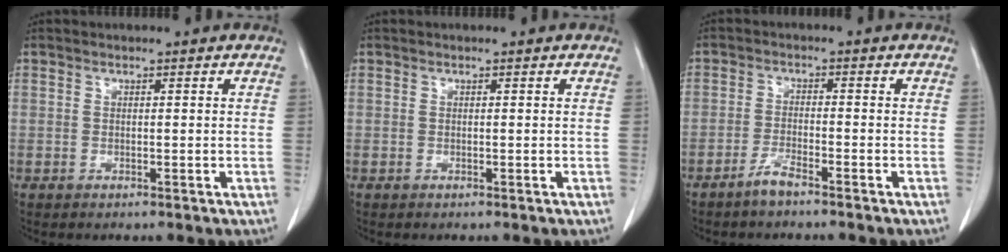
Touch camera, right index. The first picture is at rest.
{"total": 0.0}
{"total": 2.9, "force": [-2.4, 0.1, 1.6], "torque": [-0.037, -0.002, -0.050]}